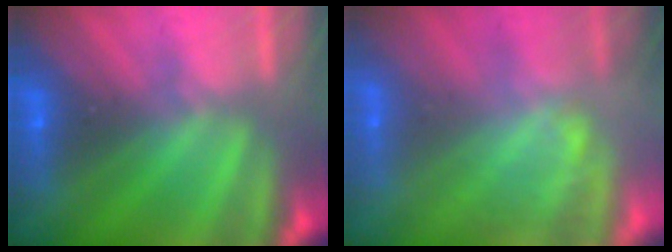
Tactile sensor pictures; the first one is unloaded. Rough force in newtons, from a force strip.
{"total": 1.5}